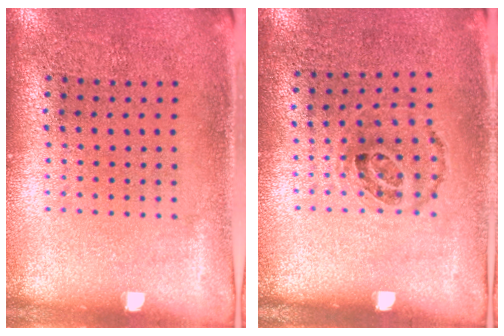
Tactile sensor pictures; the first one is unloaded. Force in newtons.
{"total": 1.0, "press": 0.7, "slide": 0.7}